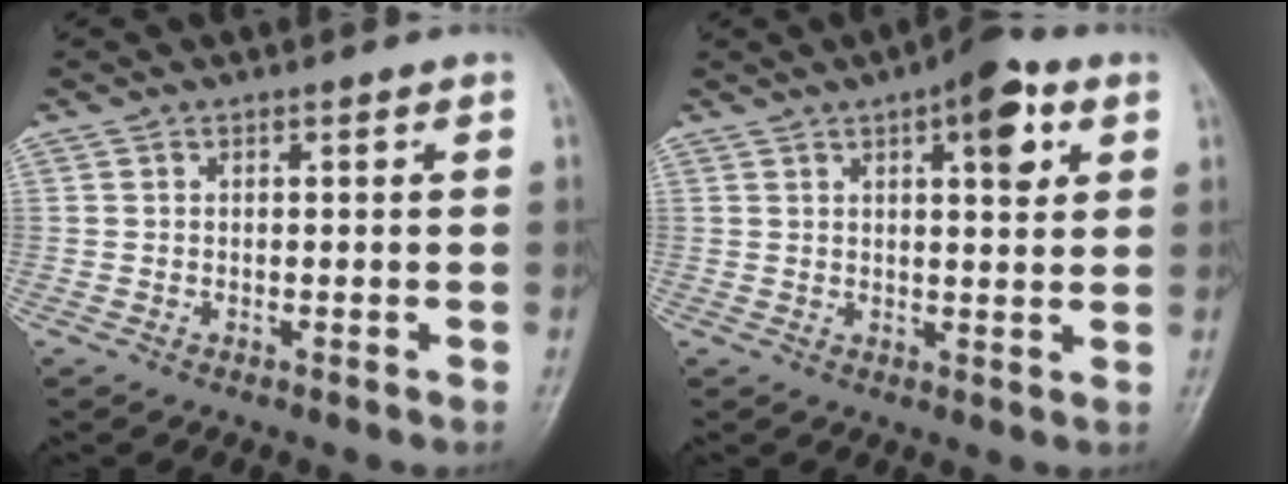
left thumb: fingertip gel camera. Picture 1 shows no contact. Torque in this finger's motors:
{"motor_torque": [1.17, 1.09, 0.61, -0.74, 0.01]}